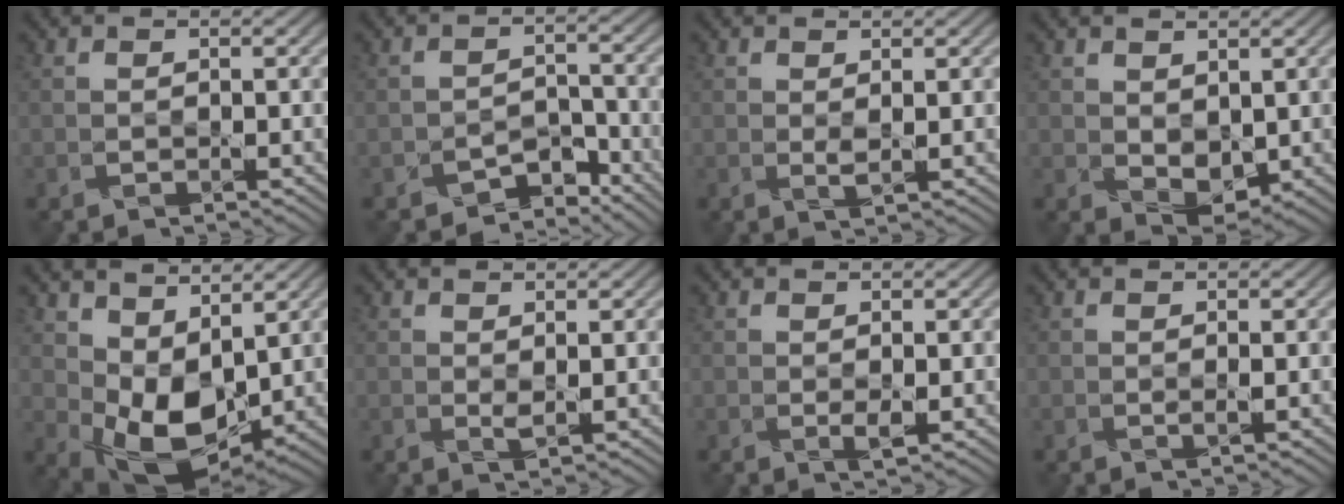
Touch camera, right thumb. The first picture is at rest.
{"total": 4.0, "force": [-3.5, 1.7, 1.0], "torque": [-0.006, 0.004, -0.062]}
{"total": 1.0, "force": [0.6, 0.0, 0.8], "torque": [-0.020, -0.001, 0.012]}
{"total": 2.9, "force": [1.0, 1.9, 2.0], "torque": [-0.040, -0.009, 0.024]}
{"total": 8.8, "force": [3.0, 5.2, 6.4], "torque": [-0.137, -0.010, 0.058]}
{"total": 1.0, "force": [0.6, 0.2, 0.7], "torque": [-0.018, -0.002, 0.014]}
{"total": 1.1, "force": [0.2, 0.4, 1.0], "torque": [-0.021, -0.004, 0.006]}
{"total": 0.5, "force": [0.2, -0.2, 0.4], "torque": [-0.007, 0.000, 0.002]}